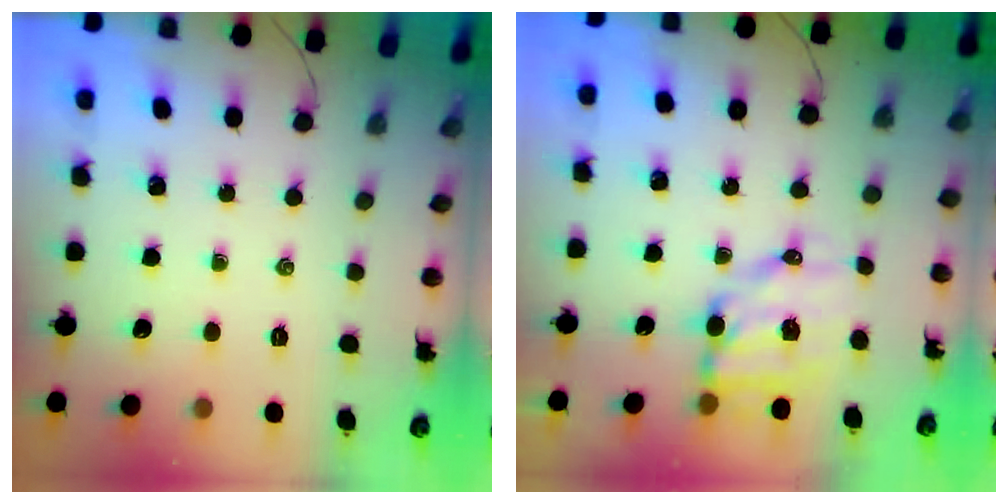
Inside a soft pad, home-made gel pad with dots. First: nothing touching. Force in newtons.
{"total": 8.6, "press": 8.4, "slide": 1.9}